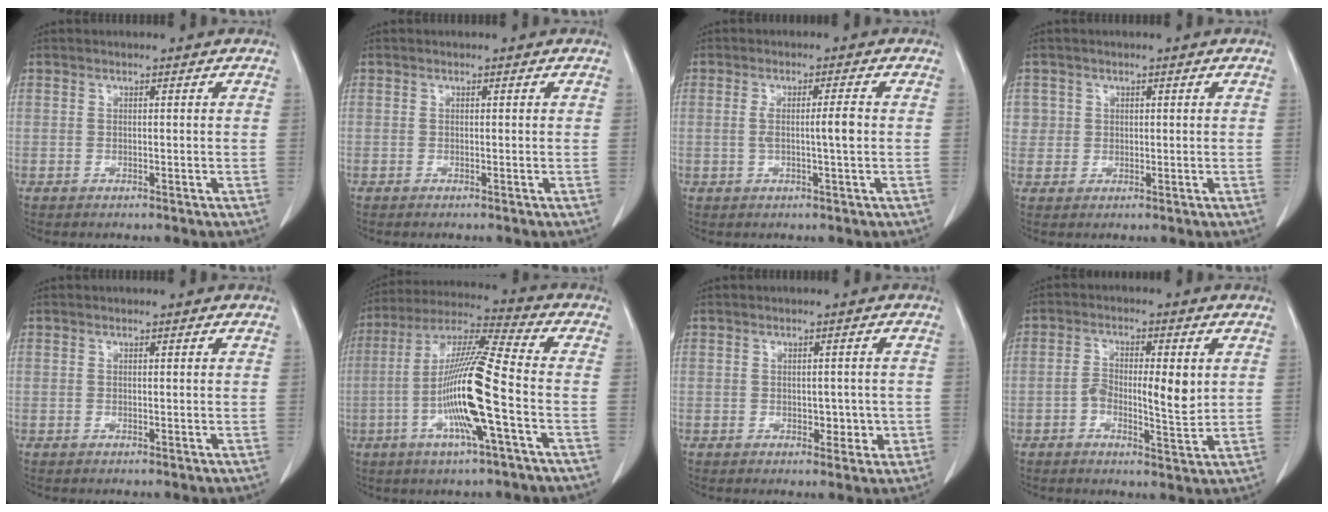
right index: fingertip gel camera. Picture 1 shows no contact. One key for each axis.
{"total": 0.0}
{"total": 3.6, "fx": -0.2, "fy": -0.2, "fz": 3.6, "tx": -0.066, "ty": 0.002, "tz": -0.001}
{"total": 2.4, "fx": 0.7, "fy": 2.3, "fz": -0.1, "tx": 0.020, "ty": 0.002, "tz": 0.007}
{"total": 0.0}
{"total": 15.1, "fx": -3.8, "fy": -0.1, "fz": 14.6, "tx": -0.285, "ty": -0.003, "tz": -0.081}
{"total": 2.8, "fx": -0.4, "fy": 1.9, "fz": 2.0, "tx": -0.019, "ty": 0.004, "tz": 0.000}
{"total": 7.0, "fx": 0.1, "fy": 2.3, "fz": 6.7, "tx": -0.113, "ty": 0.007, "tz": 0.002}